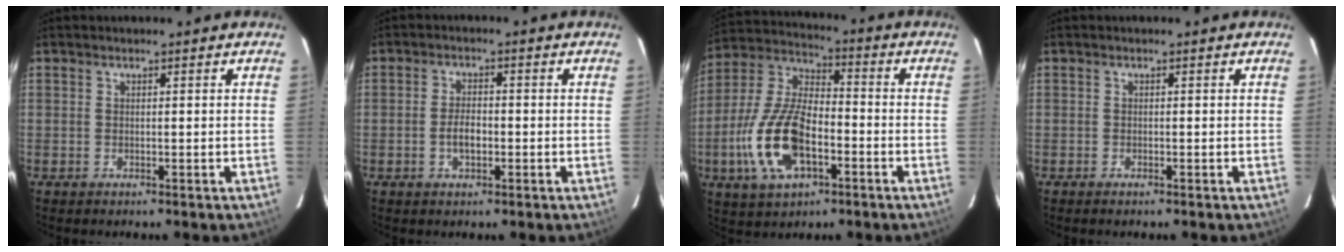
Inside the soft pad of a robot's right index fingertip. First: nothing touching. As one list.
[{"total": 3.5, "force": [-1.0, 1.8, 2.9], "torque": [-0.055, 0.001, -0.016]}, {"total": 16.9, "force": [-5.6, 8.1, 13.8], "torque": [-0.302, -0.002, -0.102]}, {"total": 0.6, "force": [-0.6, 0.1, 0.2], "torque": [-0.005, -0.002, -0.011]}]